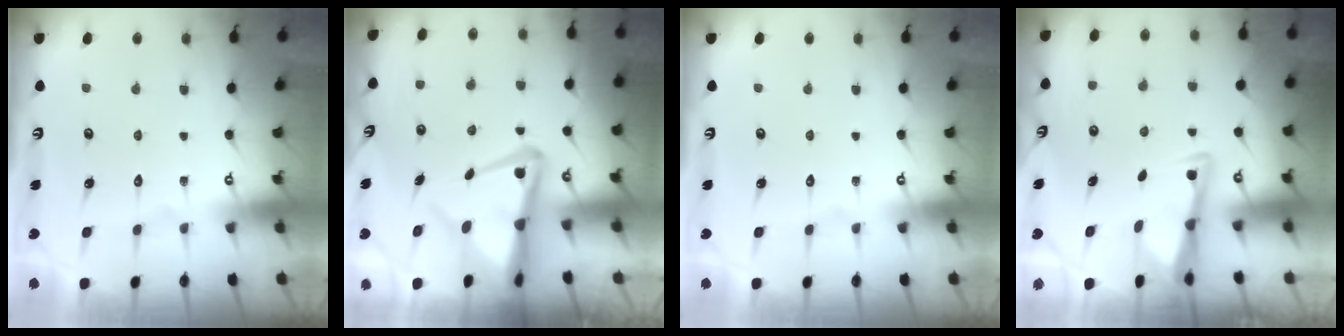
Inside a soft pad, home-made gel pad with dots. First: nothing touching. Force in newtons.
{"total": 10.3, "press": 10.1, "slide": 1.9}
{"total": 0.0}
{"total": 3.1, "press": 3.1, "slide": 0.3}